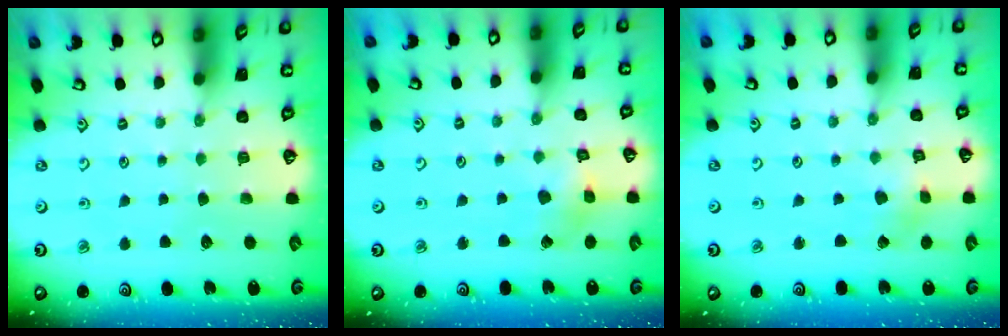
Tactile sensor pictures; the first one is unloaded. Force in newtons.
{"total": 4.0, "press": 3.9, "slide": 0.5}
{"total": 2.2, "press": 2.2, "slide": 0.1}